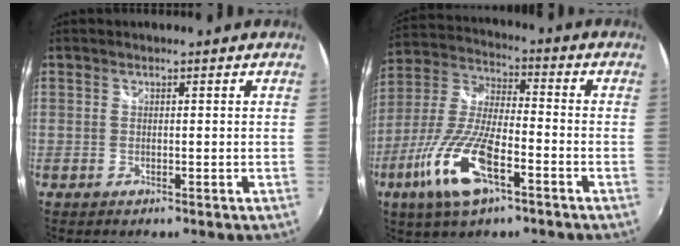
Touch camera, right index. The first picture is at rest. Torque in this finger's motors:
{"motor_torque": [1.24, -0.90, 0.54, 0.21]}